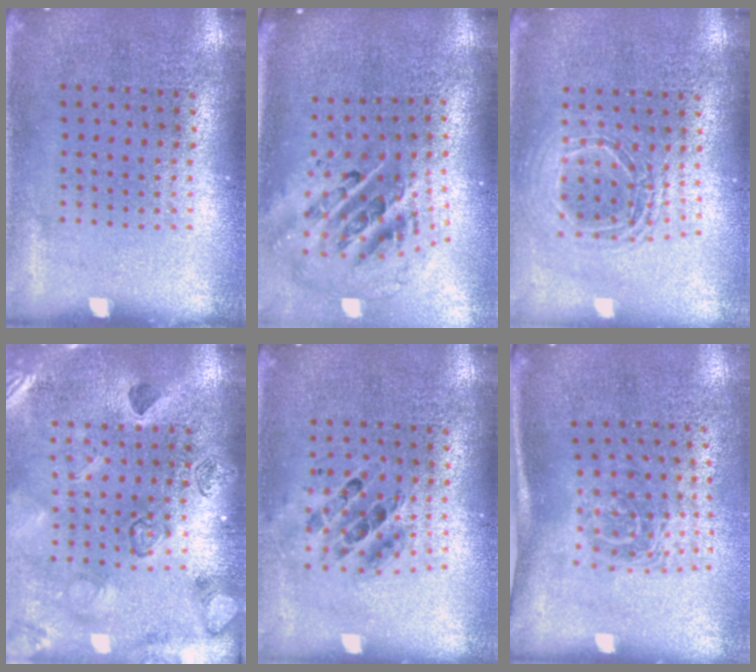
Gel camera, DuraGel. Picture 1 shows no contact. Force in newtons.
{"total": 2.8, "press": 1.9, "slide": 2.1}
{"total": 1.5, "press": 1.3, "slide": 0.8}
{"total": 2.3, "press": 2.3, "slide": 0.3}
{"total": 0.5, "press": 0.5, "slide": 0.2}
{"total": 1.7, "press": 1.1, "slide": 1.3}